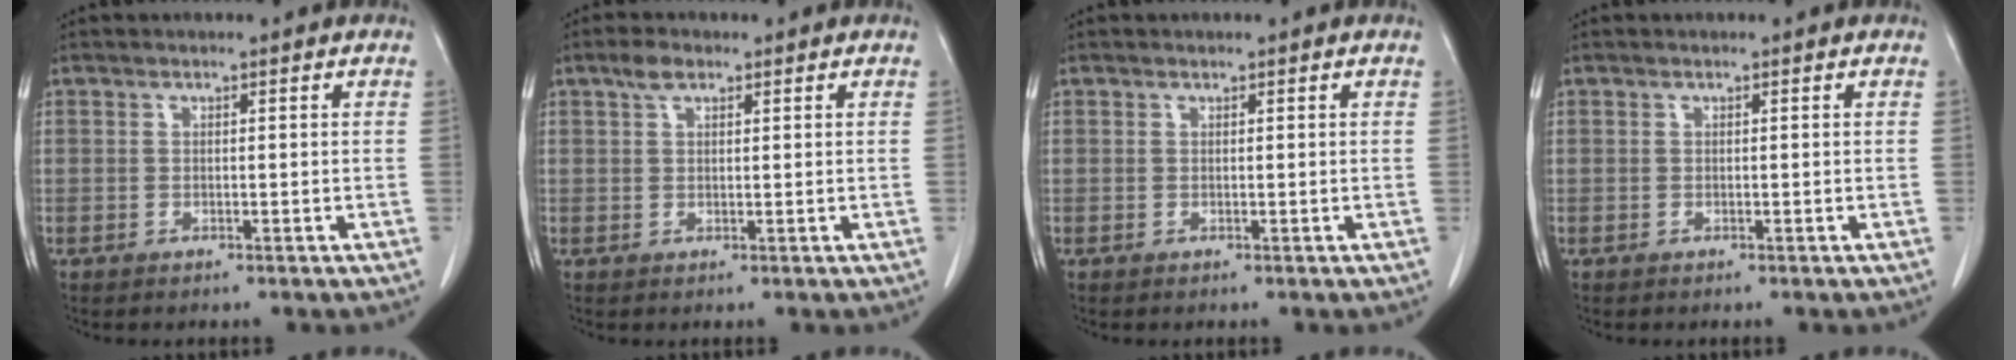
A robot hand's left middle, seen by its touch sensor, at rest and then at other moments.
{"total": 2.3, "force": [1.5, 1.1, 1.4], "torque": [-0.030, 0.007, 0.030]}
{"total": 0.0}
{"total": 0.0}